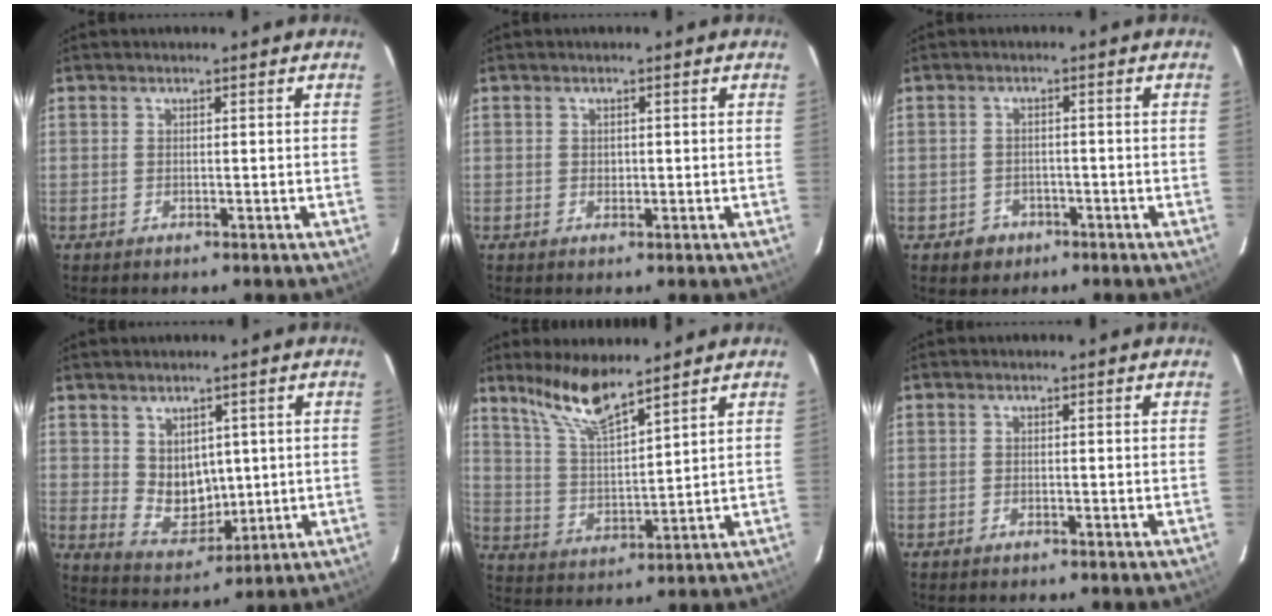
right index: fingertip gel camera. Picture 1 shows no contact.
{"total": 0.9, "force": [0.1, 0.9, 0.0], "torque": [0.003, 0.000, 0.004]}
{"total": 3.7, "force": [-1.9, 3.2, 0.4], "torque": [-0.018, 0.009, -0.023]}
{"total": 7.3, "force": [2.0, 5.9, 3.7], "torque": [-0.065, -0.007, 0.059]}
{"total": 9.6, "force": [7.8, 1.1, 5.4], "torque": [-0.102, -0.001, 0.160]}
{"total": 0.6, "force": [-0.5, 0.4, 0.0], "torque": [-0.002, 0.003, -0.009]}